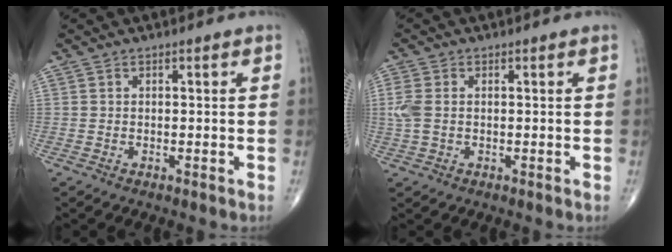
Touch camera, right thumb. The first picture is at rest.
{"total": 3.9, "force": [0.1, 2.6, 2.9], "torque": [-0.094, 0.005, 0.000]}